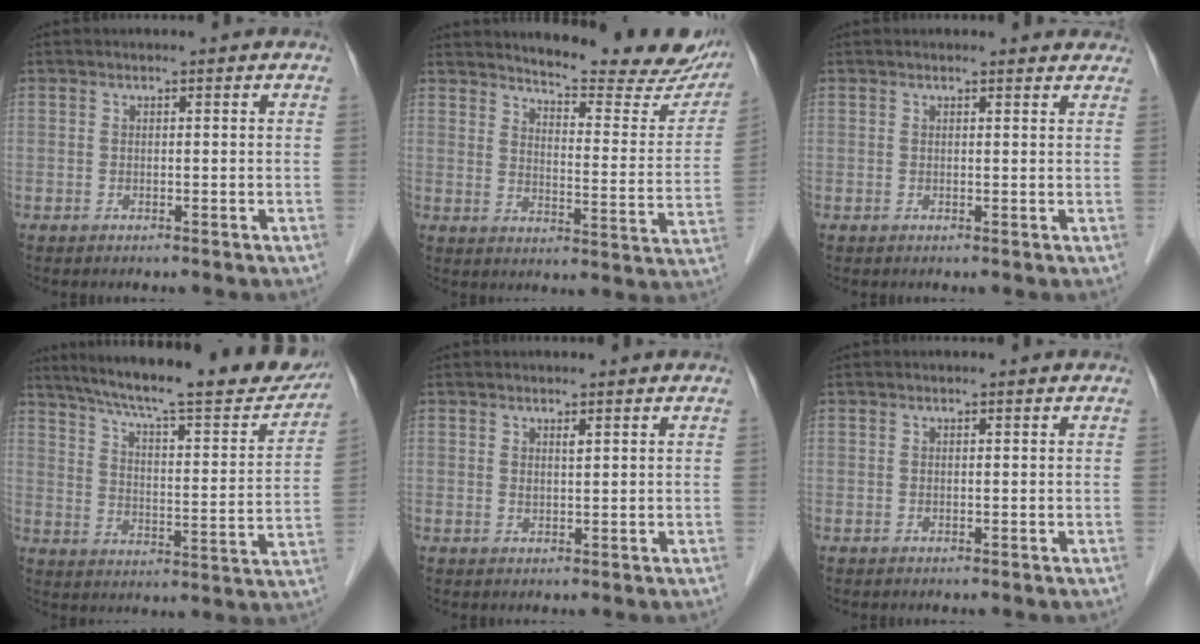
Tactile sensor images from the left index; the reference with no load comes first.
{"total": 18.7, "force": [17.3, 2.5, 6.6], "torque": [-0.080, -0.075, 0.204]}
{"total": 3.1, "force": [3.0, 0.8, 0.3], "torque": [-0.005, 0.000, 0.020]}
{"total": 24.1, "force": [20.9, 2.8, 11.6], "torque": [-0.185, -0.027, 0.283]}
{"total": 0.9, "force": [0.6, 0.2, 0.7], "torque": [-0.015, -0.005, 0.011]}
{"total": 0.0}